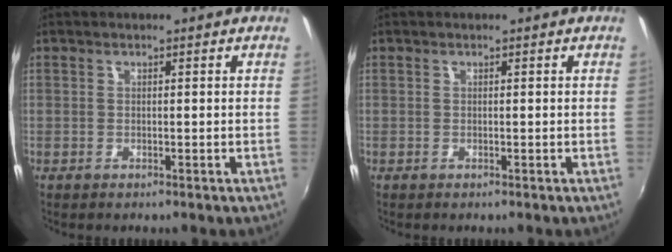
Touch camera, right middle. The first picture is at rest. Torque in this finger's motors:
{"motor_torque": [0.01, -0.05, 0.00, 0.00]}